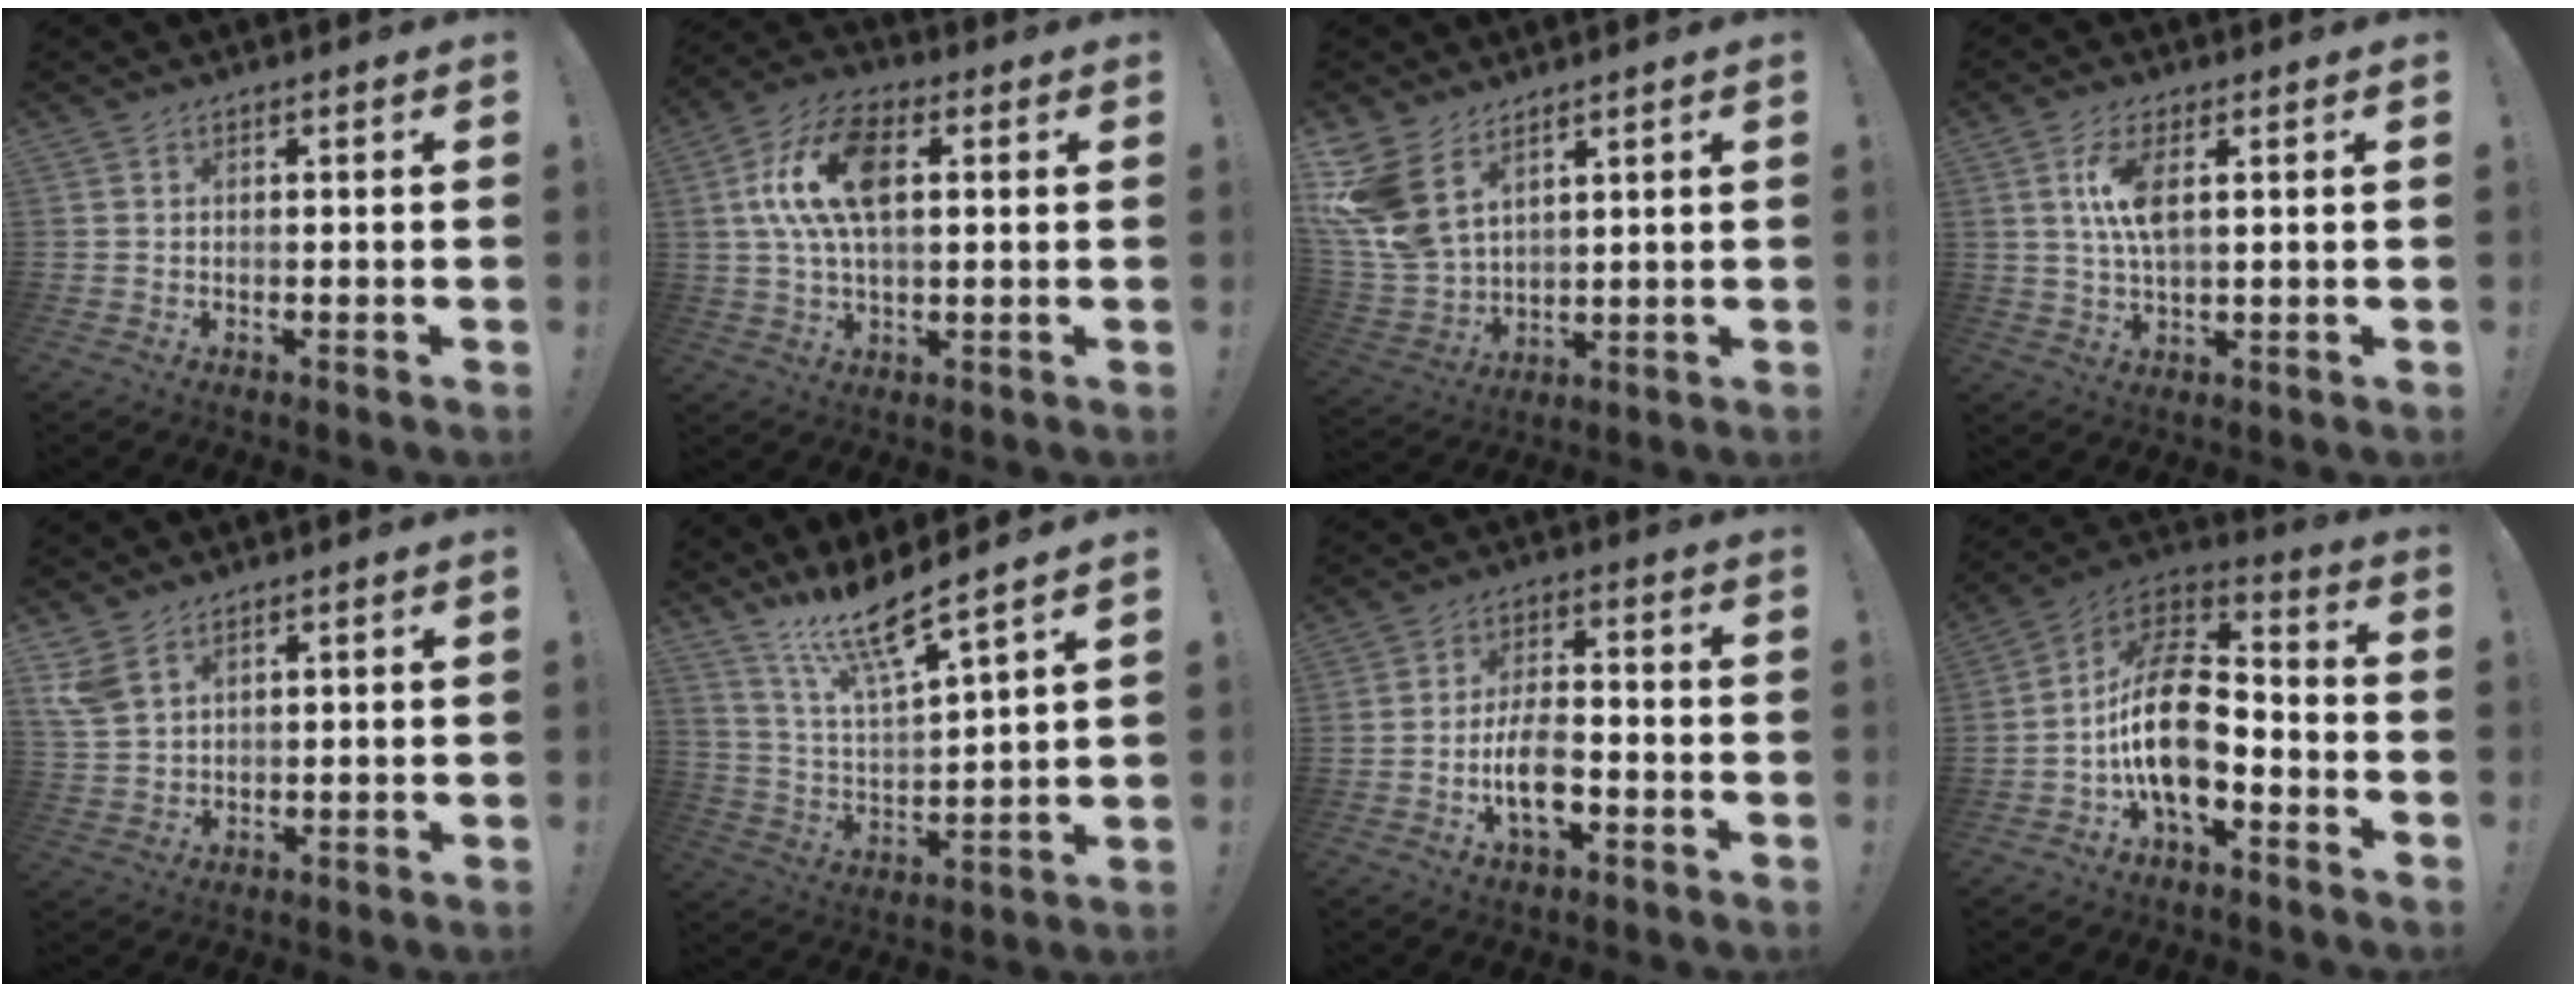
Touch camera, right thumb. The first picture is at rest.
{"total": 15.2, "force": [3.1, 8.2, 12.4], "torque": [-0.224, 0.007, 0.056]}
{"total": 12.7, "force": [6.8, 7.9, 7.4], "torque": [-0.160, -0.043, 0.132]}
{"total": 8.4, "force": [2.2, 2.9, 7.6], "torque": [-0.143, -0.008, 0.032]}
{"total": 6.0, "force": [3.8, 3.3, 3.2], "torque": [-0.070, -0.013, 0.076]}
{"total": 12.8, "force": [10.5, 0.8, 7.3], "torque": [-0.142, -0.073, 0.174]}
{"total": 10.1, "force": [-3.1, 5.1, 8.1], "torque": [-0.149, 0.010, -0.055]}
{"total": 18.3, "force": [-3.3, 10.4, 14.7], "torque": [-0.275, 0.028, -0.048]}